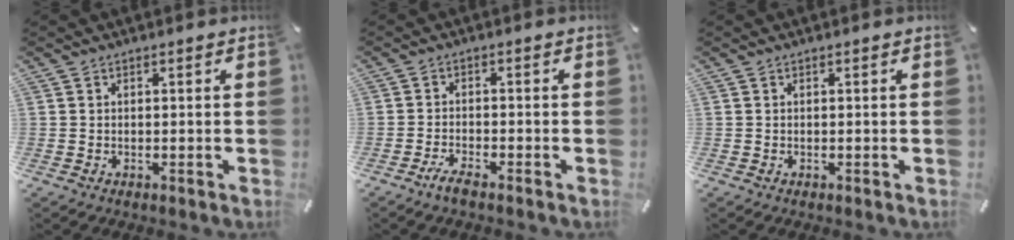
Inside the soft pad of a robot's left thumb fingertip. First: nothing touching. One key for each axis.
{"total": 3.0, "fx": -2.5, "fy": 0.5, "fz": 1.6, "tx": -0.039, "ty": 0.006, "tz": -0.051}
{"total": 0.0}